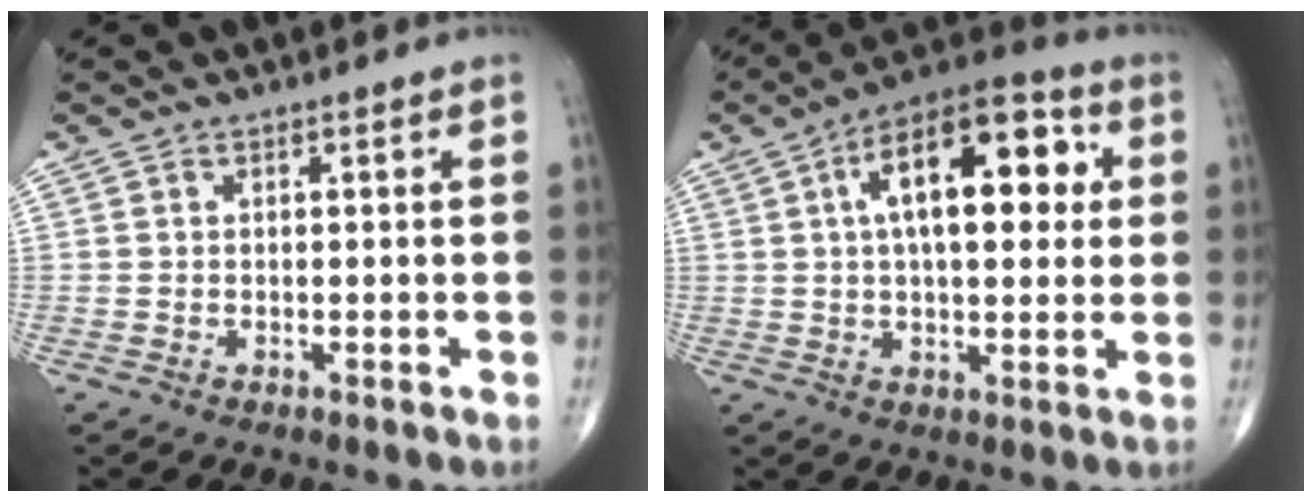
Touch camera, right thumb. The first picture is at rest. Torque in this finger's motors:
{"motor_torque": [1.08, 3.93, 1.89, 0.35, 0.15]}